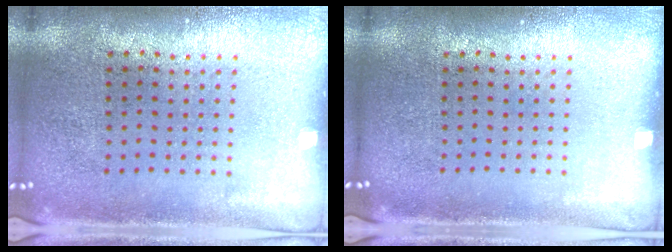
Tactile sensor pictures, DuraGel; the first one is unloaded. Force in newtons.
{"total": 0.0}